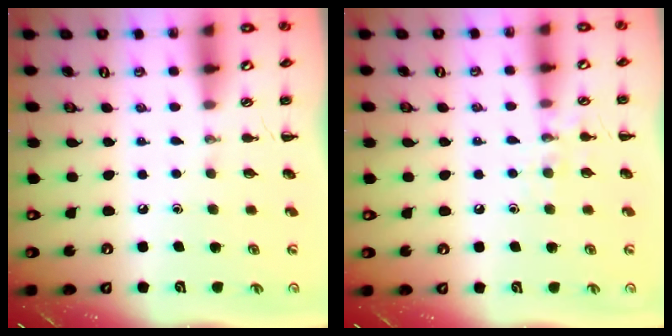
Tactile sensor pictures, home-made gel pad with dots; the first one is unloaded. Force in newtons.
{"total": 7.1, "press": 7.0, "slide": 1.2}